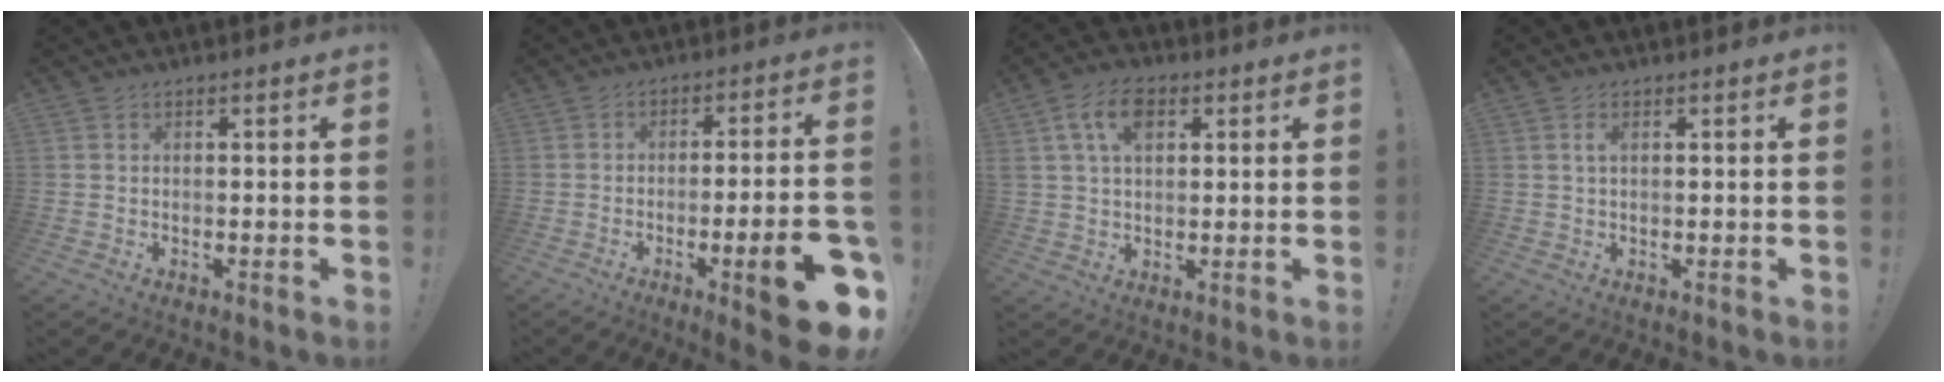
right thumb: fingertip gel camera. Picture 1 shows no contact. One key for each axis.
{"total": 14.5, "fx": -5.5, "fy": 2.5, "fz": 13.2, "tx": -0.174, "ty": 0.019, "tz": -0.074}
{"total": 9.2, "fx": 3.6, "fy": 5.7, "fz": 6.3, "tx": -0.106, "ty": 0.006, "tz": 0.067}
{"total": 1.6, "fx": 0.6, "fy": 0.6, "fz": 1.4, "tx": -0.025, "ty": 0.001, "tz": 0.009}